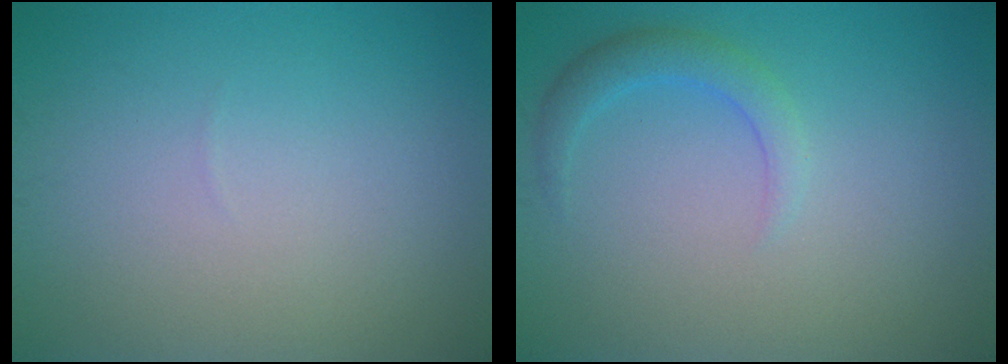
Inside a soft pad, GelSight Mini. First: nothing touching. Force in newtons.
{"total": 2.1, "press": 2.1, "slide": 0.1}